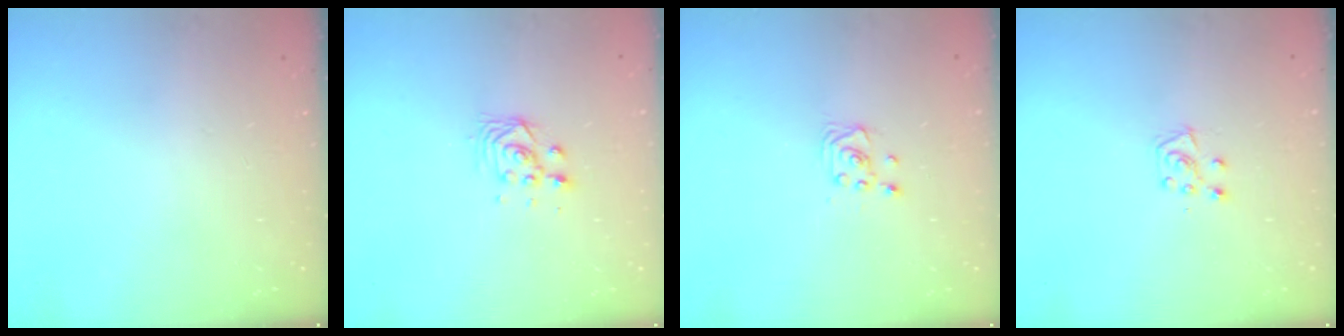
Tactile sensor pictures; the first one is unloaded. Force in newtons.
{"total": 2.9, "press": 2.8, "slide": 0.8}
{"total": 2.6, "press": 2.6, "slide": 0.2}
{"total": 6.3, "press": 6.3, "slide": 0.3}